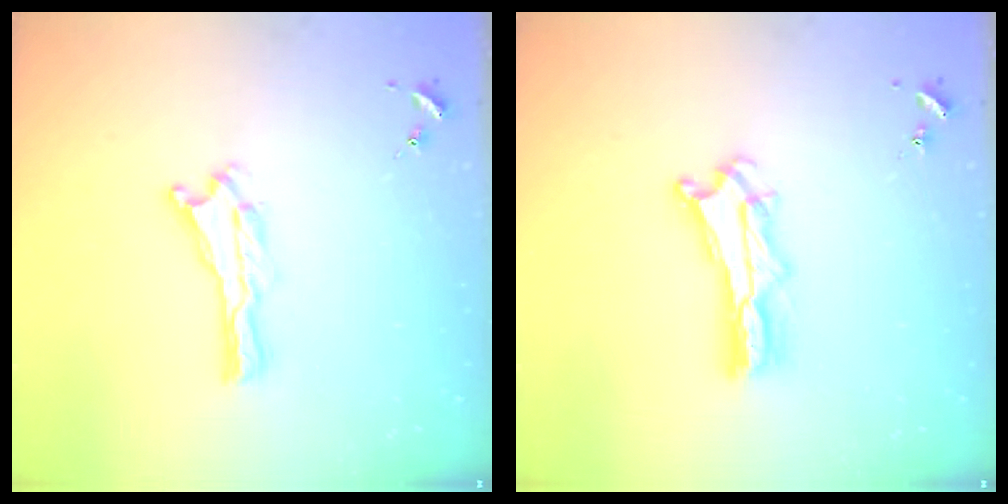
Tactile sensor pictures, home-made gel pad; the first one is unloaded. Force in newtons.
{"total": 3.9, "press": 3.9, "slide": 0.4}